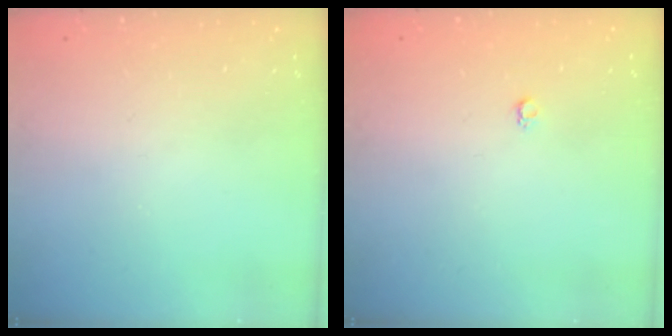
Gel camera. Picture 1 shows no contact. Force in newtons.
{"total": 2.6, "press": 2.6, "slide": 0.4}